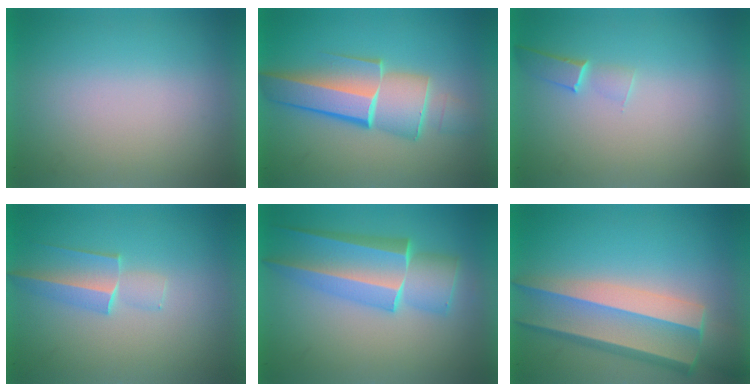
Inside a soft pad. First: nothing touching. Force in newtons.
{"total": 6.0}
{"total": 1.0}
{"total": 1.8}
{"total": 4.9}
{"total": 3.4}